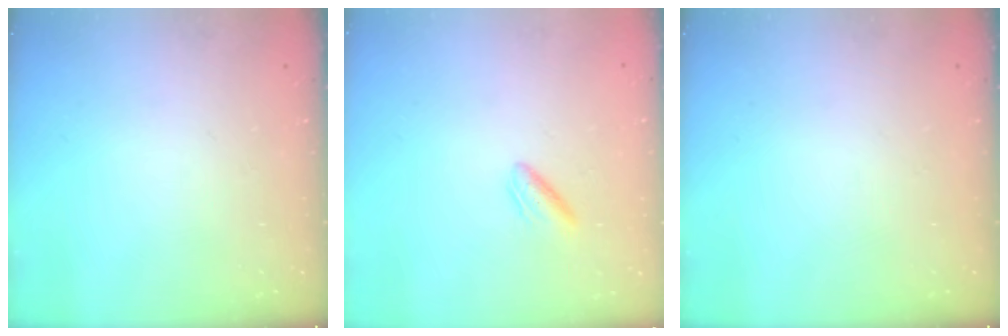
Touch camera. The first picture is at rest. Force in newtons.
{"total": 2.7, "press": 2.4, "slide": 1.2}
{"total": 0.0}